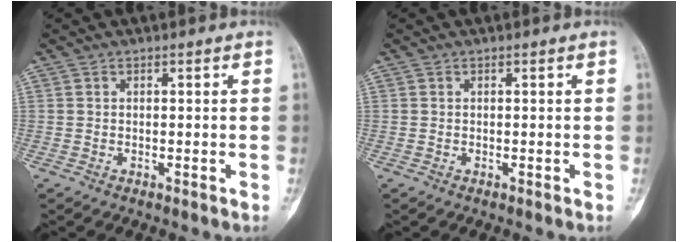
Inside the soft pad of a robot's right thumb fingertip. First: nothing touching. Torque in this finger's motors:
{"motor_torque": [0.00, 0.00, 0.02, -0.02, 0.00]}